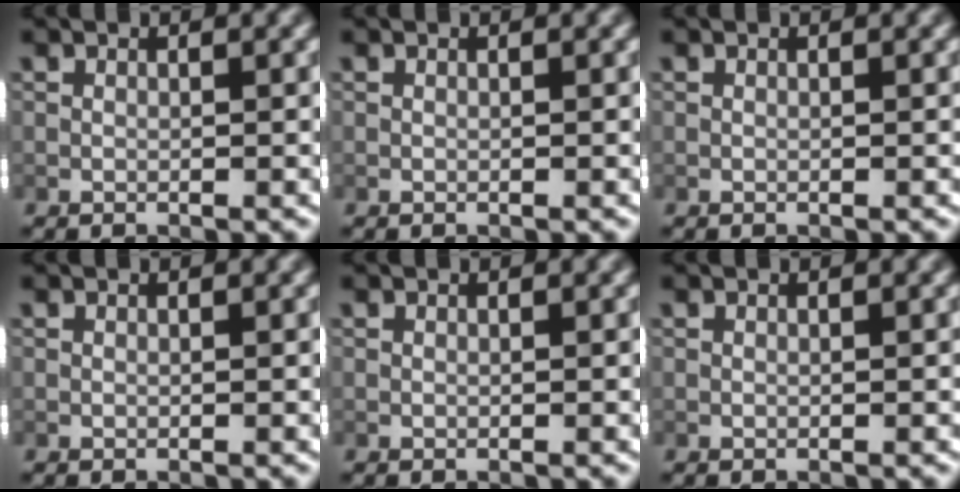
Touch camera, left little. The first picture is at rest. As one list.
[{"total": 0.0}, {"total": 0.0}, {"total": 0.0}, {"total": 0.0}, {"total": 0.0}]